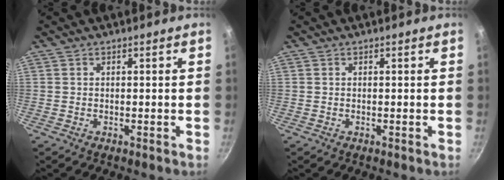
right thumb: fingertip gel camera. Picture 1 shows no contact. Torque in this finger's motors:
{"motor_torque": [0.01, 0.01, -0.17, 0.16, 0.00]}